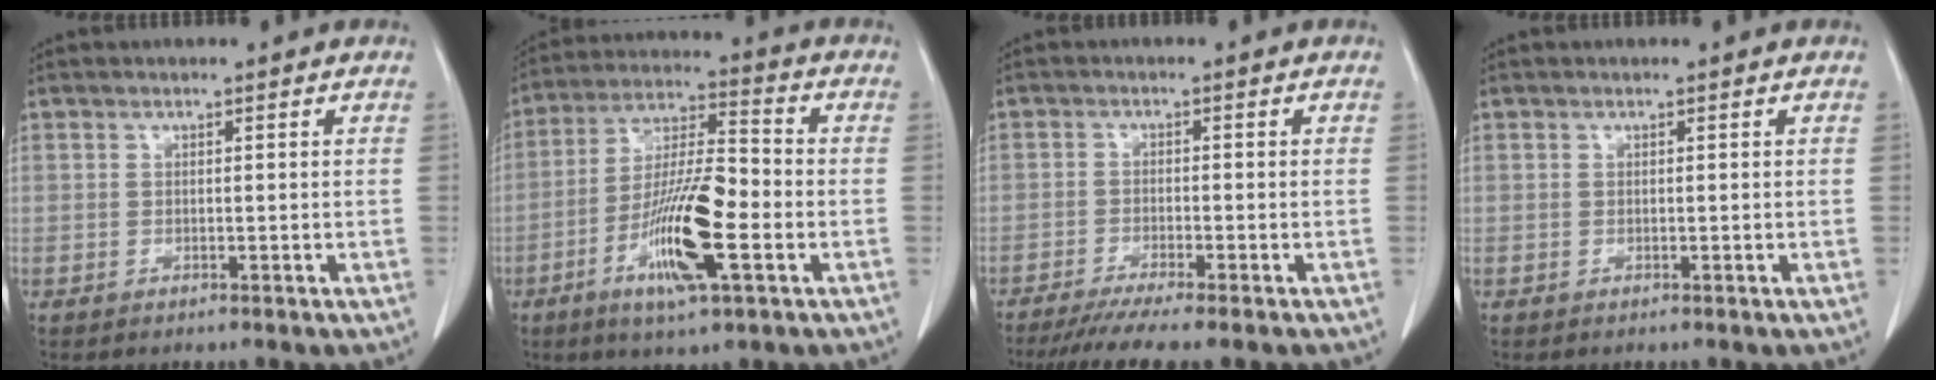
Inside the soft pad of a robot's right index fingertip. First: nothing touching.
{"total": 14.1, "force": [-5.0, 2.1, 13.0], "torque": [-0.253, -0.009, -0.090]}
{"total": 9.6, "force": [-8.1, -0.2, 5.2], "torque": [-0.060, -0.022, -0.125]}
{"total": 0.0}